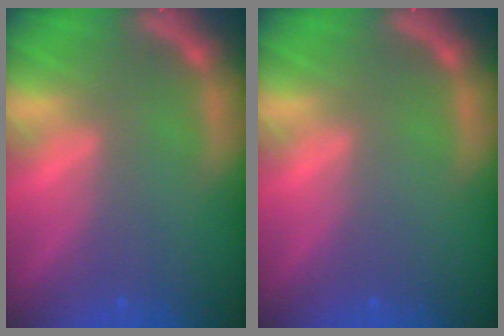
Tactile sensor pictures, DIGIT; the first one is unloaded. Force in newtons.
{"total": 0.0}